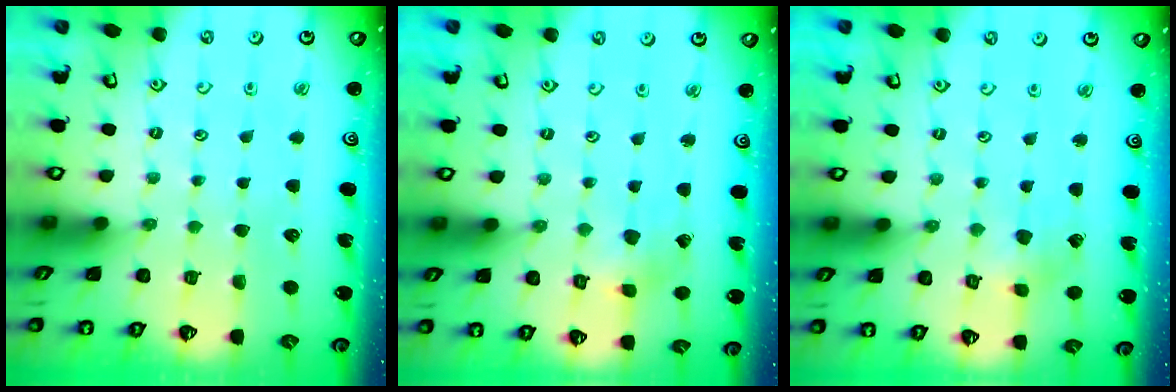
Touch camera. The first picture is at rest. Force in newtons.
{"total": 2.1, "press": 2.1, "slide": 0.3}
{"total": 2.9, "press": 2.9, "slide": 0.2}